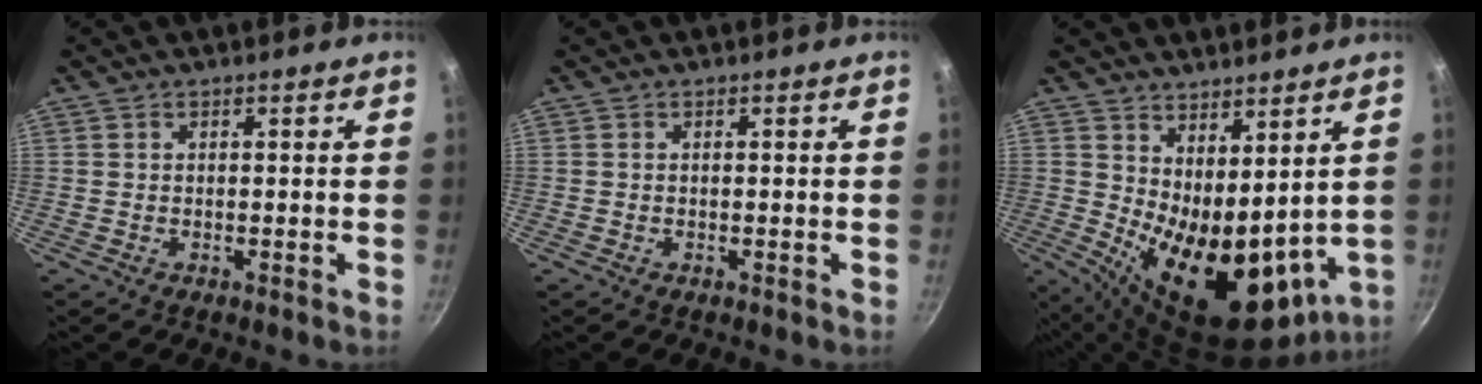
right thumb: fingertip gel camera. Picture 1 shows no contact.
{"total": 0.0}
{"total": 16.4, "force": [2.8, 7.9, 14.1], "torque": [-0.180, -0.040, 0.070]}